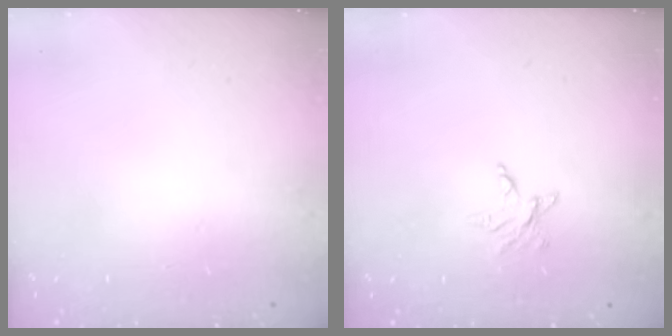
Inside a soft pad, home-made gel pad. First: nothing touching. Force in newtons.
{"total": 3.5, "press": 3.5, "slide": 0.3}